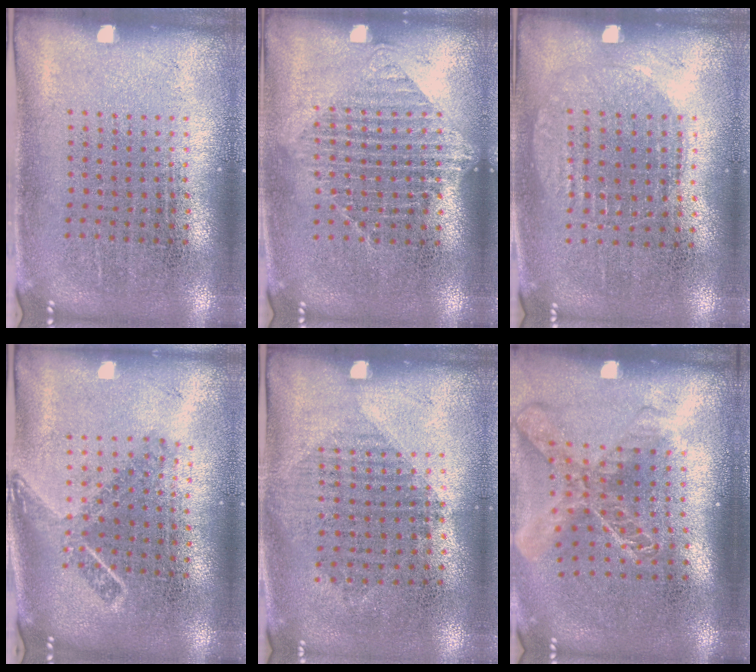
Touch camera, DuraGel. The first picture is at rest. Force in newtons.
{"total": 1.1, "press": 1.0, "slide": 0.5}
{"total": 1.0, "press": 0.9, "slide": 0.3}
{"total": 1.8, "press": 1.3, "slide": 1.3}
{"total": 0.9, "press": 0.9, "slide": 0.4}
{"total": 2.0, "press": 1.5, "slide": 1.3}